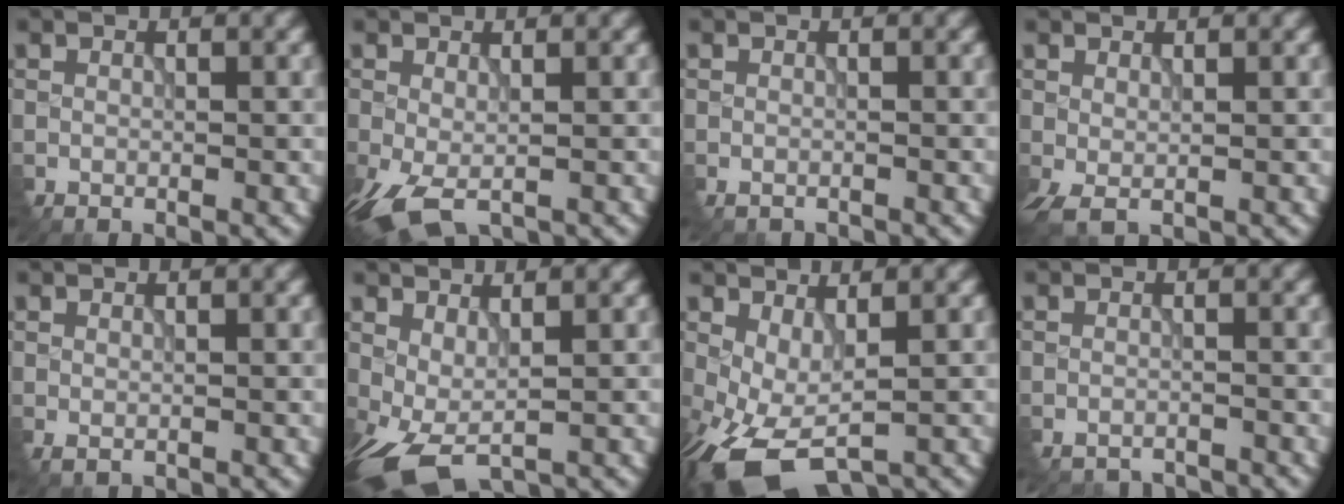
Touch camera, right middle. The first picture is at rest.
{"total": 3.8, "force": [-1.5, 1.8, 3.0], "torque": [-0.080, -0.003, -0.029]}
{"total": 0.6, "force": [-0.6, 0.1, 0.1], "torque": [-0.008, -0.007, -0.008]}
{"total": 2.0, "force": [0.0, 1.0, 1.7], "torque": [-0.047, -0.003, 0.002]}
{"total": 0.0}
{"total": 4.2, "force": [-0.9, 1.9, 3.6], "torque": [-0.091, -0.005, -0.015]}
{"total": 6.7, "force": [-2.3, 3.3, 5.4], "torque": [-0.131, -0.011, -0.035]}
{"total": 4.1, "force": [-4.0, 0.3, 0.4], "torque": [-0.016, -0.008, -0.058]}